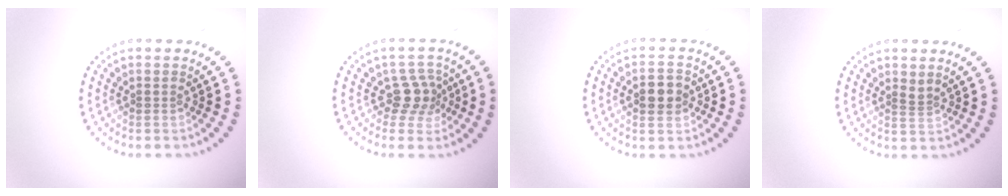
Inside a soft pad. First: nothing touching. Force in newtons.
{"total": 2.8, "press": 2.1, "slide": 1.8}
{"total": 2.9, "press": 2.9, "slide": 0.1}
{"total": 0.7, "press": 0.4, "slide": 0.6}